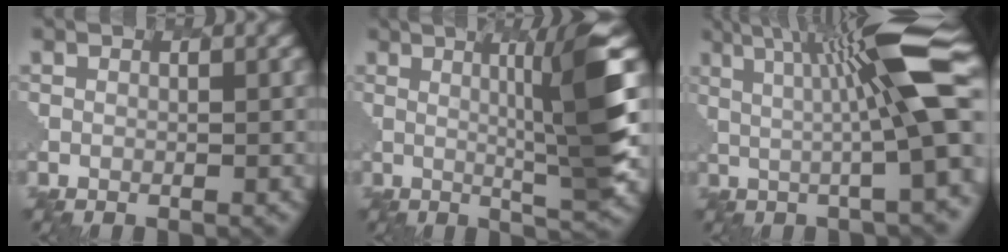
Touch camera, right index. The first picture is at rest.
{"total": 4.7, "force": [1.9, -1.1, 4.2], "torque": [-0.092, 0.013, 0.013]}
{"total": 9.7, "force": [3.2, 0.4, 9.1], "torque": [-0.143, 0.019, 0.031]}